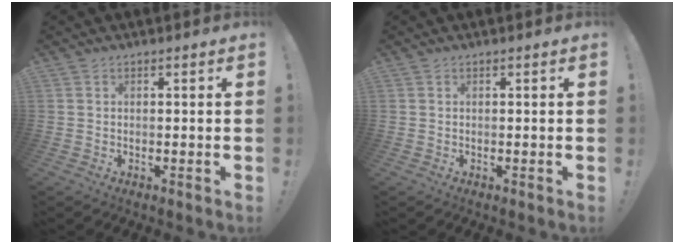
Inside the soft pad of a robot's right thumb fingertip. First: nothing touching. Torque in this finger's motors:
{"motor_torque": [-0.02, -0.02, 0.03, -0.05, 0.01]}